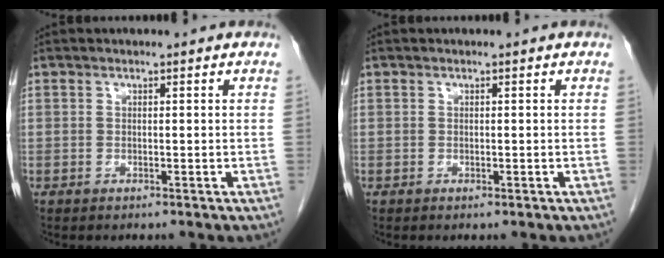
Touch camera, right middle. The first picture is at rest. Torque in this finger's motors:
{"motor_torque": [-0.27, 0.14, -0.02, -0.01]}